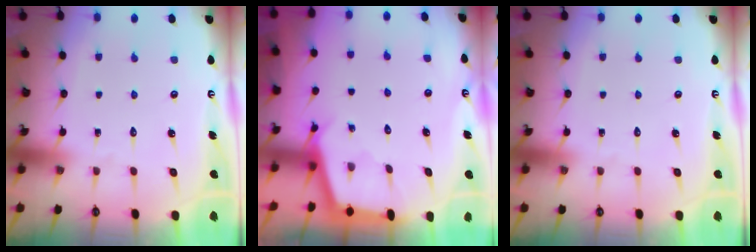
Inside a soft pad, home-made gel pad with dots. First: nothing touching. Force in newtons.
{"total": 2.1, "press": 2.1, "slide": 0.2}
{"total": 0.0}